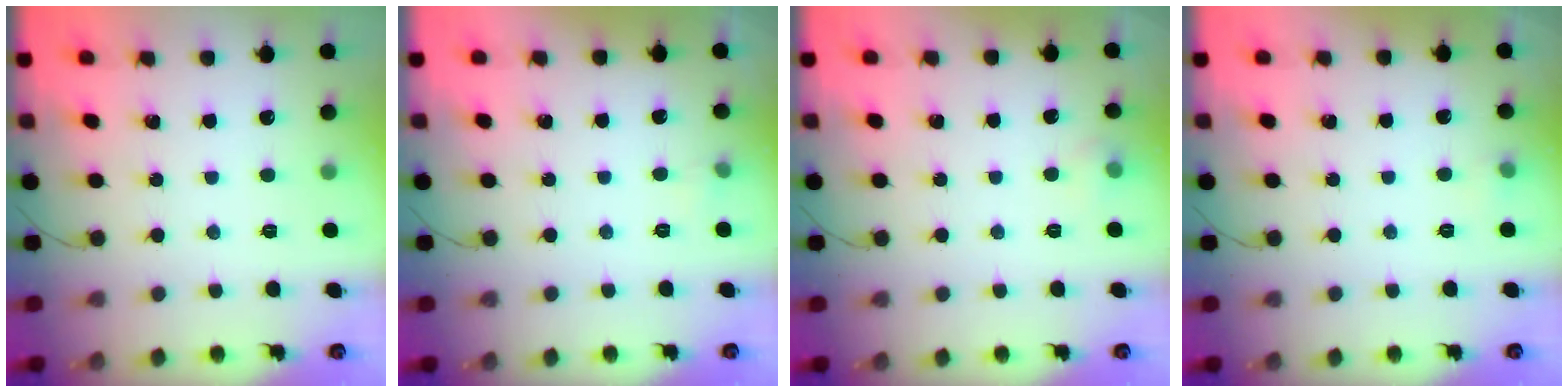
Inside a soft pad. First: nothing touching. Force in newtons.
{"total": 2.9, "press": 2.8, "slide": 0.9}
{"total": 4.2, "press": 3.9, "slide": 1.7}
{"total": 5.8, "press": 2.8, "slide": 5.1}